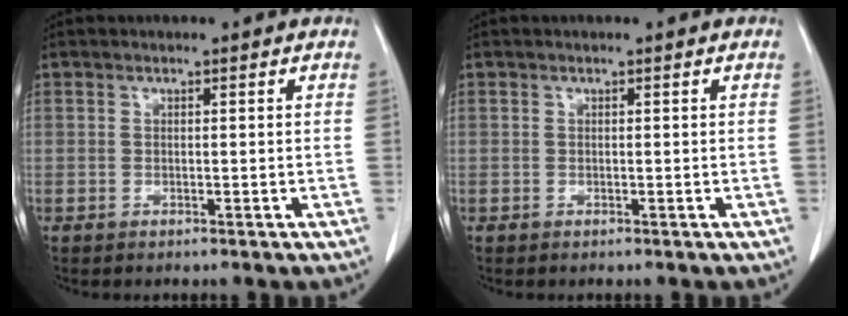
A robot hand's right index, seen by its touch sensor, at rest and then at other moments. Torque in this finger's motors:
{"motor_torque": [0.00, 0.00, 0.00, 0.00]}